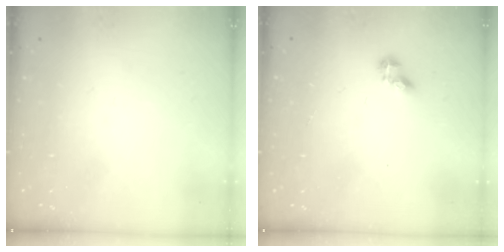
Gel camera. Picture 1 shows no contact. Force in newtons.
{"total": 2.7, "press": 2.7, "slide": 0.3}